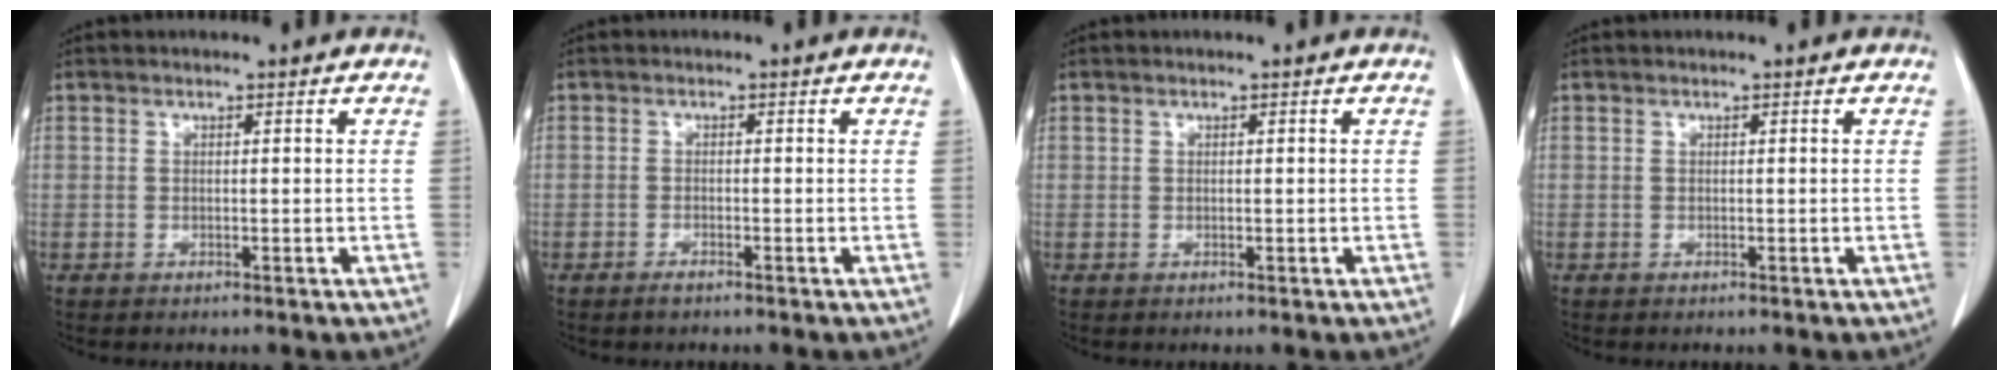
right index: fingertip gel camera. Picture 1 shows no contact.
{"total": 1.1, "force": [-0.9, 0.2, 0.6], "torque": [-0.011, -0.001, -0.015]}
{"total": 0.0}
{"total": 0.0}